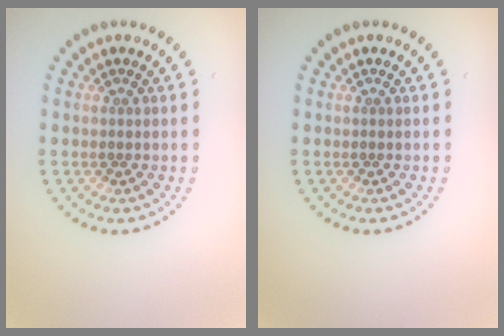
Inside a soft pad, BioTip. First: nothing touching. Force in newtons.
{"total": 0.0}